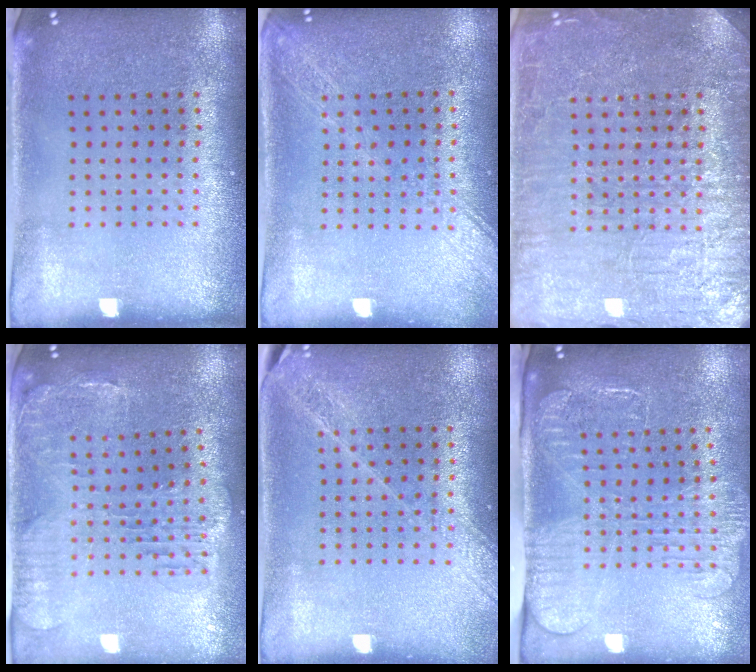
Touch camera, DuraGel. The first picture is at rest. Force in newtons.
{"total": 1.6, "press": 1.5, "slide": 0.6}
{"total": 7.1, "press": 7.1, "slide": 1.1}
{"total": 1.5, "press": 1.4, "slide": 0.4}
{"total": 1.6, "press": 1.5, "slide": 0.6}
{"total": 2.6, "press": 2.0, "slide": 1.6}